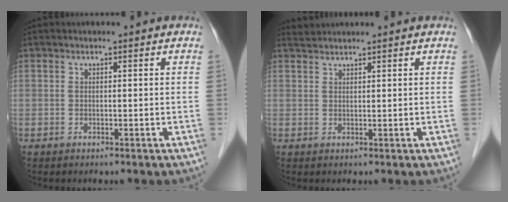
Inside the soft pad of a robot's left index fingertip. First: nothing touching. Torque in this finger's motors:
{"motor_torque": [0.24, -0.20, 0.04, 0.00]}